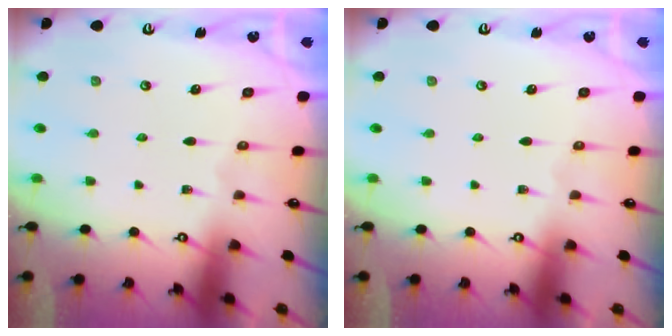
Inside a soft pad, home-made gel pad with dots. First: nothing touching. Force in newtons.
{"total": 0.0}